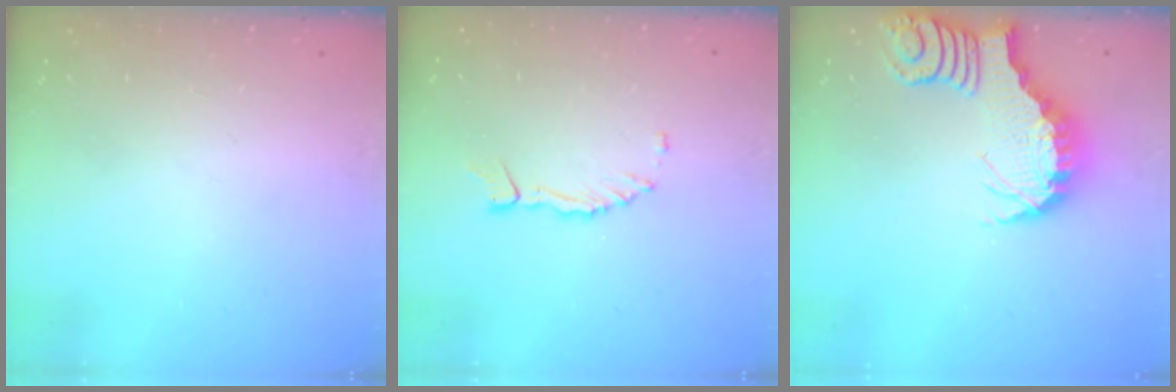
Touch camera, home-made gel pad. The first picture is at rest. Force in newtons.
{"total": 3.3, "press": 3.3, "slide": 0.2}
{"total": 3.0, "press": 2.9, "slide": 0.6}